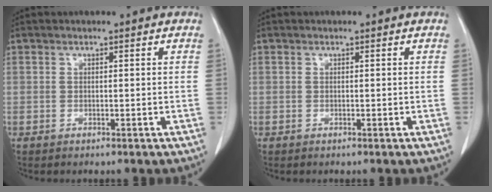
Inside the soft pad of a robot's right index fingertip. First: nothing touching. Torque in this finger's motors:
{"motor_torque": [0.00, 0.00, 0.00, 0.00]}